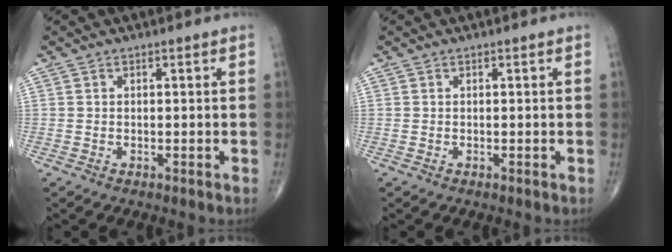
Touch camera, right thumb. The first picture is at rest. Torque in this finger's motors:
{"motor_torque": [0.00, 0.00, 0.01, 0.00, 0.00]}